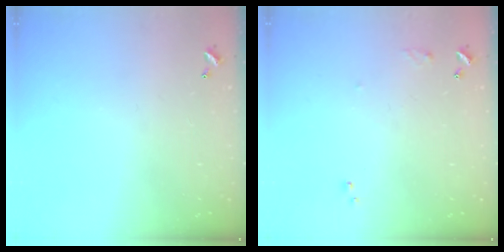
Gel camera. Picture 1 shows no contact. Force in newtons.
{"total": 6.5, "press": 6.5, "slide": 0.7}